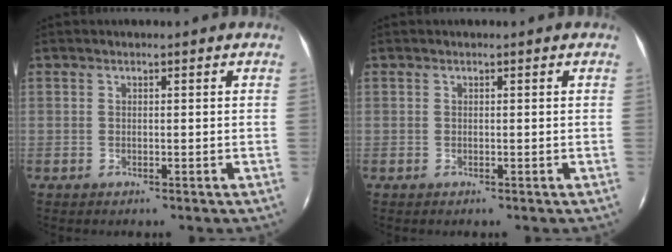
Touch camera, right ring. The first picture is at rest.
{"total": 0.0}